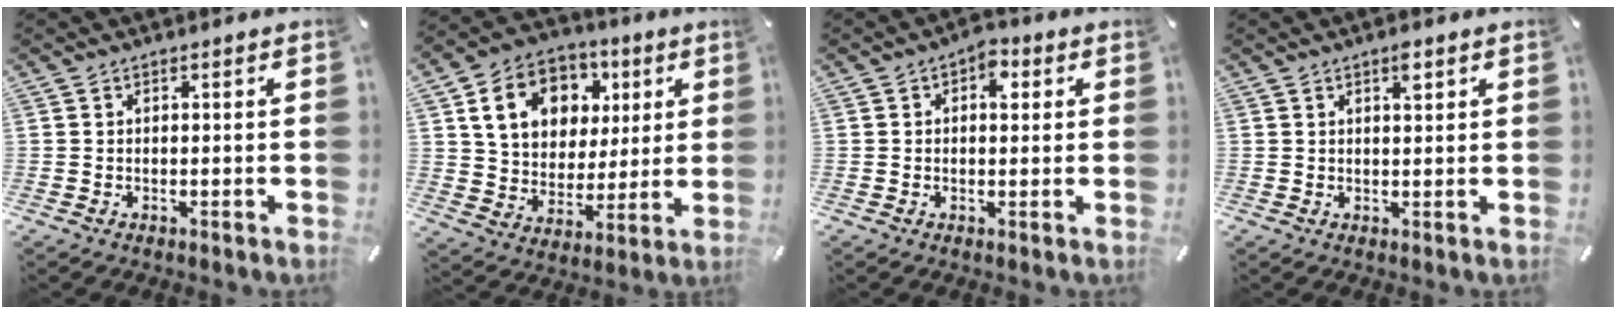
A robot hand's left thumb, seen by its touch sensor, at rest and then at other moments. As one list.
[{"total": 14.6, "force": [5.3, 12.0, 6.4], "torque": [-0.110, -0.005, 0.103]}, {"total": 4.5, "force": [1.1, 2.9, 3.4], "torque": [-0.030, -0.004, 0.008]}, {"total": 2.6, "force": [1.5, 0.9, 2.0], "torque": [-0.026, -0.004, 0.021]}]